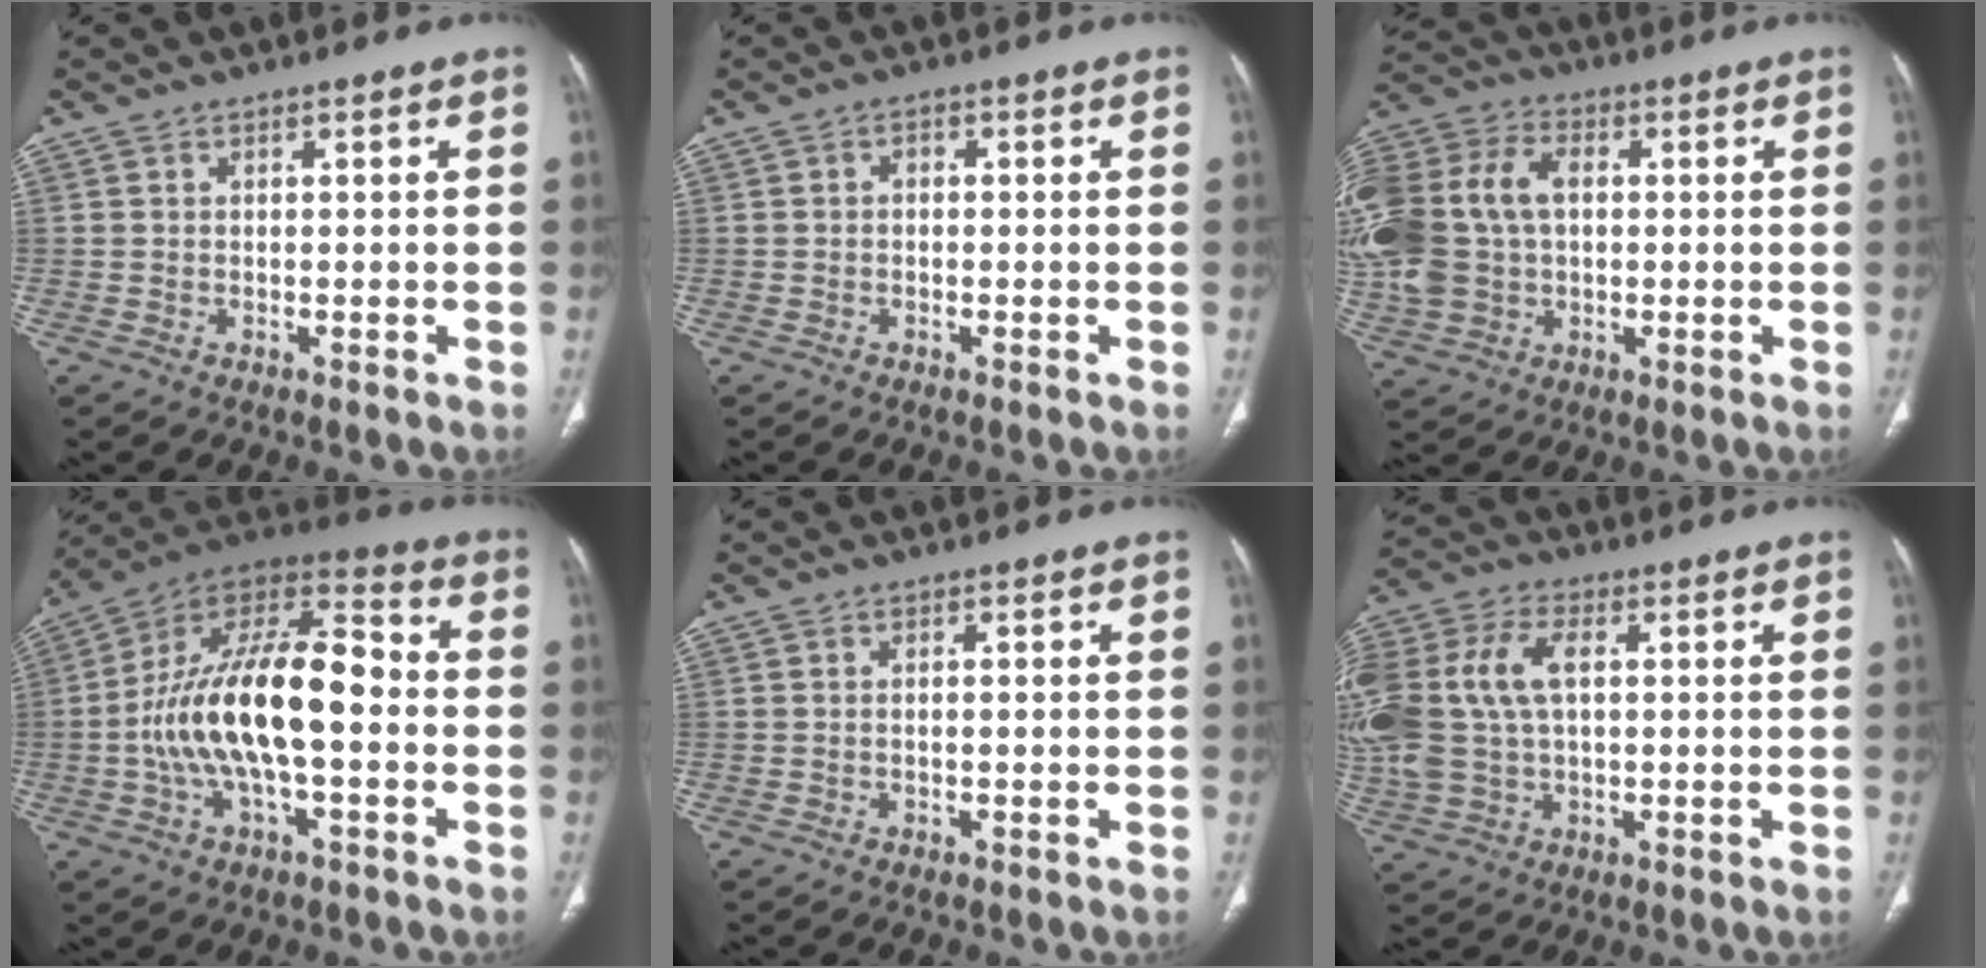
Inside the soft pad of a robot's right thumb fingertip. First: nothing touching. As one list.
[{"total": 1.0, "force": [-0.1, 0.8, 0.7], "torque": [-0.003, 0.004, -0.008]}, {"total": 22.2, "force": [1.8, 16.1, 15.2], "torque": [-0.371, 0.029, 0.043]}, {"total": 22.2, "force": [-2.3, 9.8, 19.7], "torque": [-0.346, 0.047, -0.043]}, {"total": 0.6, "force": [-0.1, 0.2, 0.6], "torque": [-0.018, 0.005, 0.001]}, {"total": 20.4, "force": [2.7, 13.0, 15.4], "torque": [-0.393, 0.022, 0.055]}]